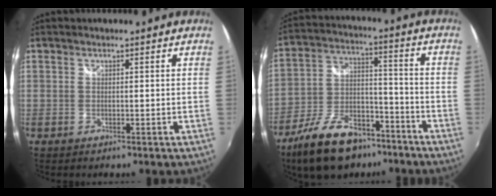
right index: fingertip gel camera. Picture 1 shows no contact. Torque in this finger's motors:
{"motor_torque": [1.24, -0.90, 0.56, 0.05]}